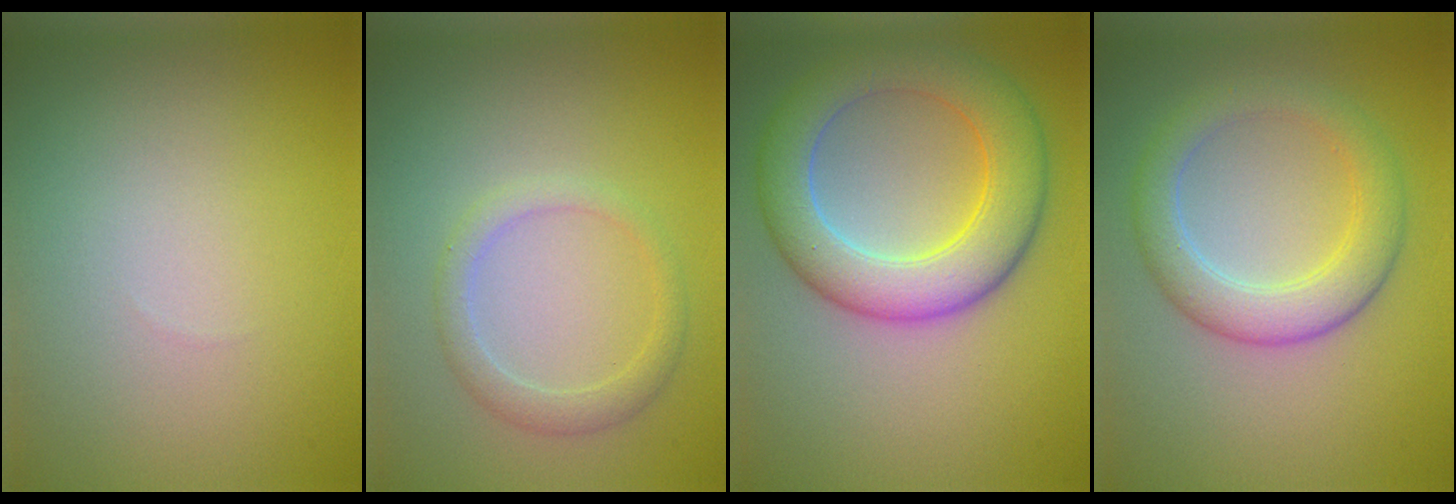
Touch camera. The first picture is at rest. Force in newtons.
{"total": 2.1, "press": 2.1, "slide": 0.2}
{"total": 7.6, "press": 7.6, "slide": 0.1}
{"total": 4.5, "press": 4.5, "slide": 0.2}